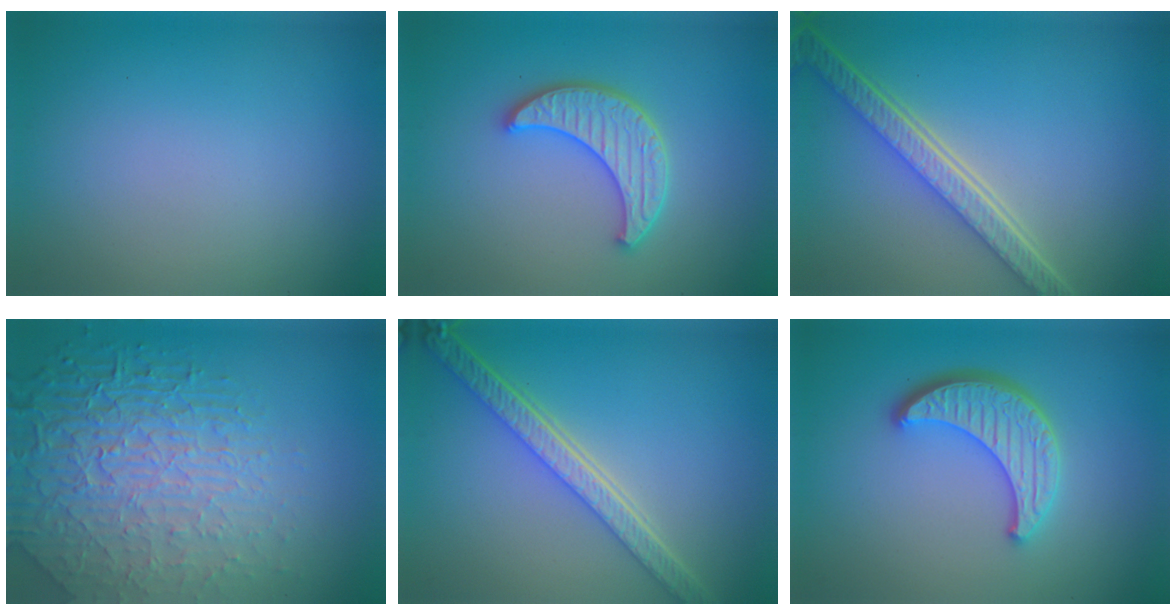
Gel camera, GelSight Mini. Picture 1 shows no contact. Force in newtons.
{"total": 4.2, "press": 3.8, "slide": 1.9}
{"total": 5.5, "press": 4.1, "slide": 3.8}
{"total": 9.0, "press": 6.0, "slide": 6.6}
{"total": 5.3, "press": 4.0, "slide": 3.4}
{"total": 4.7, "press": 3.9, "slide": 2.5}